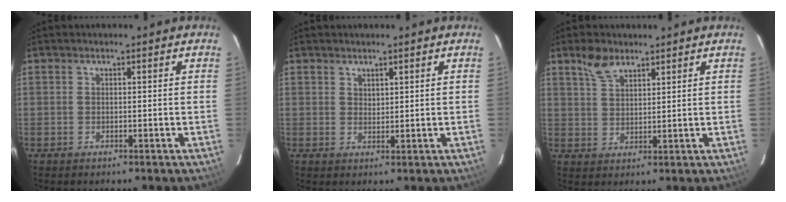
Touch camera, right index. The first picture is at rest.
{"total": 1.5, "force": [1.3, 0.6, 0.3], "torque": [-0.002, 0.001, 0.024]}
{"total": 4.8, "force": [3.6, 2.2, 2.4], "torque": [-0.044, 0.007, 0.071]}